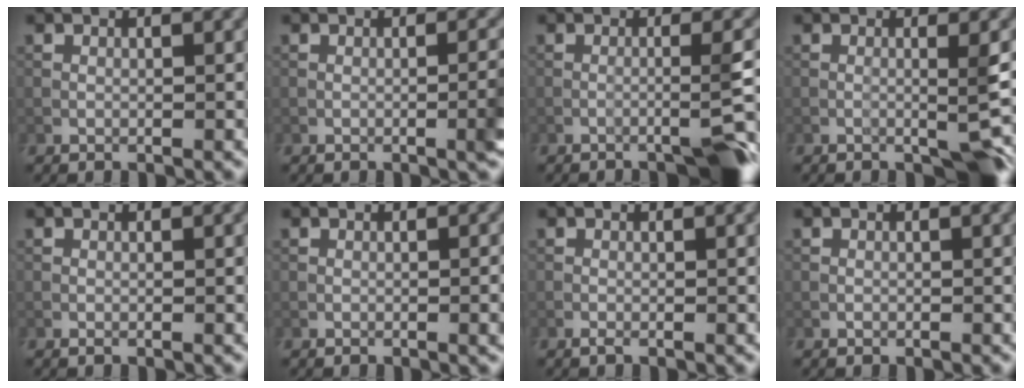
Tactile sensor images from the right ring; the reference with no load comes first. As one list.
[{"total": 2.4, "force": [-0.4, 0.5, 2.4], "torque": [-0.025, 0.007, -0.011]}, {"total": 4.4, "force": [-1.9, 0.5, 3.9], "torque": [-0.039, 0.014, -0.044]}, {"total": 3.4, "force": [-0.4, 0.6, 3.3], "torque": [-0.039, 0.006, -0.008]}, {"total": 0.0}, {"total": 1.5, "force": [0.0, 0.3, 1.5], "torque": [-0.015, 0.005, -0.002]}, {"total": 0.5, "force": [-0.3, 0.1, 0.4], "torque": [-0.009, 0.000, -0.008]}, {"total": 0.0}]